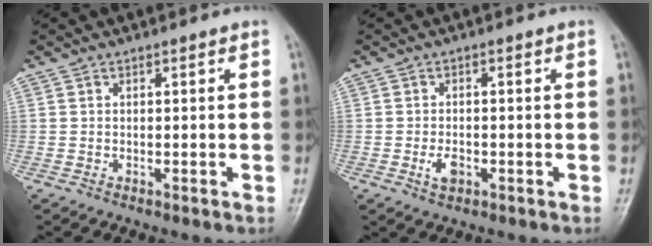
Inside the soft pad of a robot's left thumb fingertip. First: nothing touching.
{"total": 2.9, "force": [-1.1, 1.8, 2.0], "torque": [-0.035, 0.001, -0.018]}